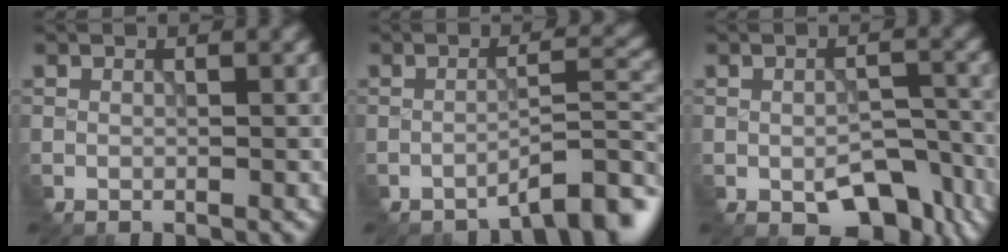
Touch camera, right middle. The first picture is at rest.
{"total": 4.2, "force": [-3.6, 0.3, 2.2], "torque": [-0.029, 0.015, -0.062]}
{"total": 5.4, "force": [-2.8, 2.9, 3.5], "torque": [-0.052, -0.012, -0.034]}